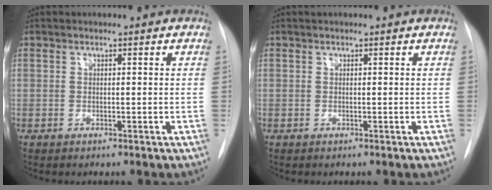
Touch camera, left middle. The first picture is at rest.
{"total": 0.0}